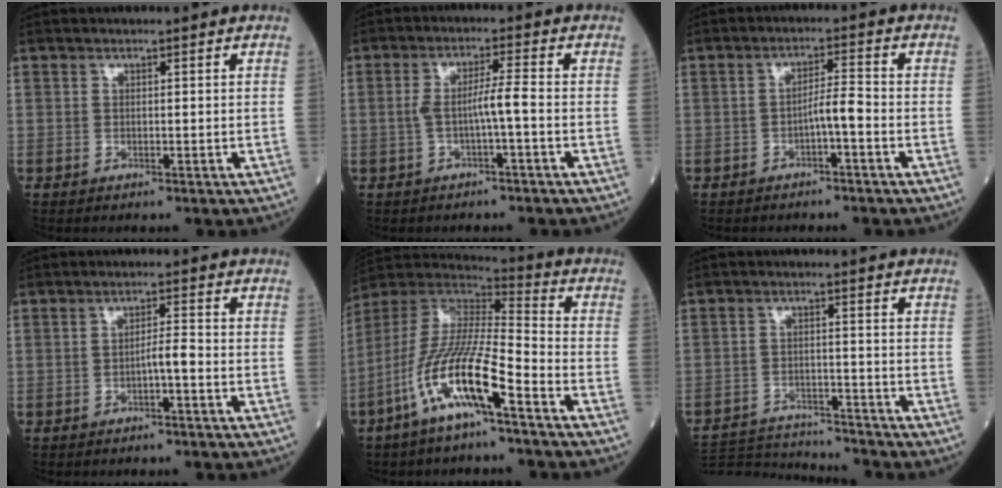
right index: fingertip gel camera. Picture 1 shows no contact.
{"total": 4.1, "force": [-1.0, -0.1, 3.9], "torque": [-0.075, 0.012, -0.017]}
{"total": 3.1, "force": [-1.5, 0.1, 2.8], "torque": [-0.043, 0.006, -0.026]}
{"total": 2.3, "force": [-1.0, 0.1, 2.1], "torque": [-0.030, 0.003, -0.021]}
{"total": 14.7, "force": [-7.5, 1.5, 12.5], "torque": [-0.261, -0.016, -0.147]}
{"total": 12.2, "force": [-12.0, -0.3, 2.0], "torque": [-0.034, 0.003, -0.194]}